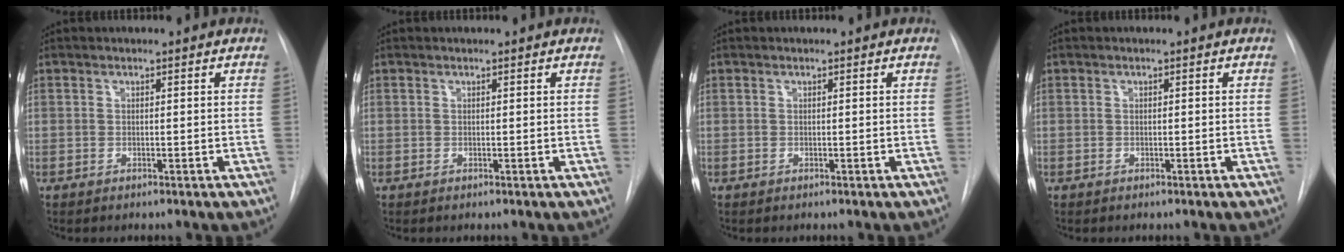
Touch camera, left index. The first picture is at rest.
{"total": 0.5, "force": [0.5, 0.1, 0.0], "torque": [-0.001, 0.011, 0.011]}
{"total": 0.0}
{"total": 0.0}